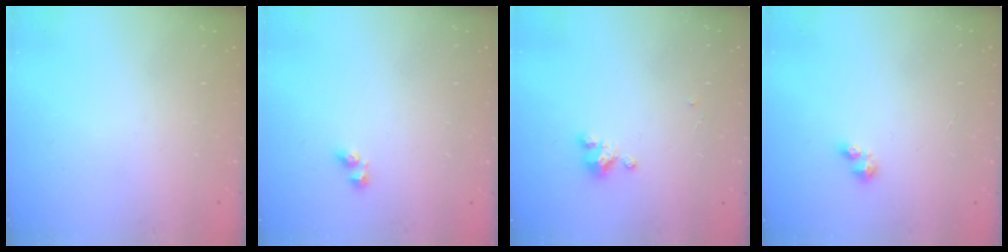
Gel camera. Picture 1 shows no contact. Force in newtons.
{"total": 4.5, "press": 4.5, "slide": 0.4}
{"total": 2.7, "press": 2.7, "slide": 0.3}
{"total": 2.5, "press": 2.5, "slide": 0.4}